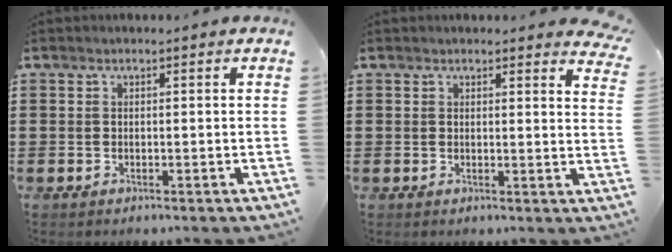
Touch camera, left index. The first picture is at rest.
{"total": 2.0, "force": [2.0, 0.3, 0.5], "torque": [0.000, -0.009, 0.034]}